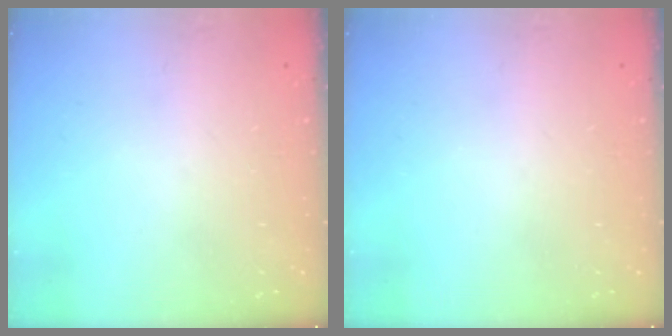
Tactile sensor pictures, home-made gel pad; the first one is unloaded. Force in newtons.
{"total": 0.0}